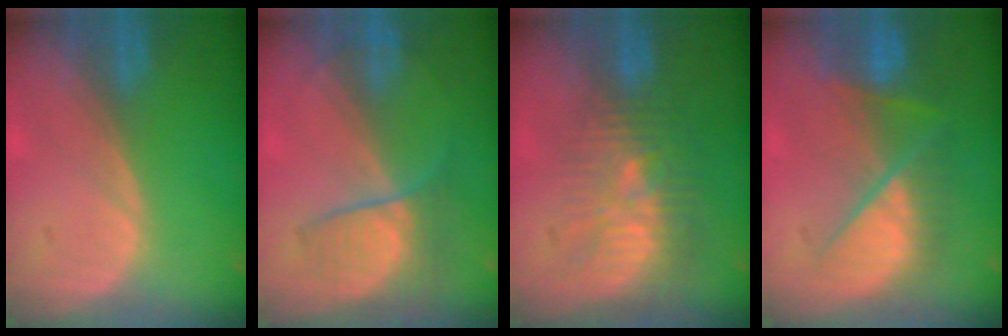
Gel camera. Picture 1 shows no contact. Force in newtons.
{"total": 6.8, "press": 6.0, "slide": 3.3}
{"total": 10.2, "press": 8.8, "slide": 5.0}
{"total": 8.0, "press": 7.6, "slide": 2.4}